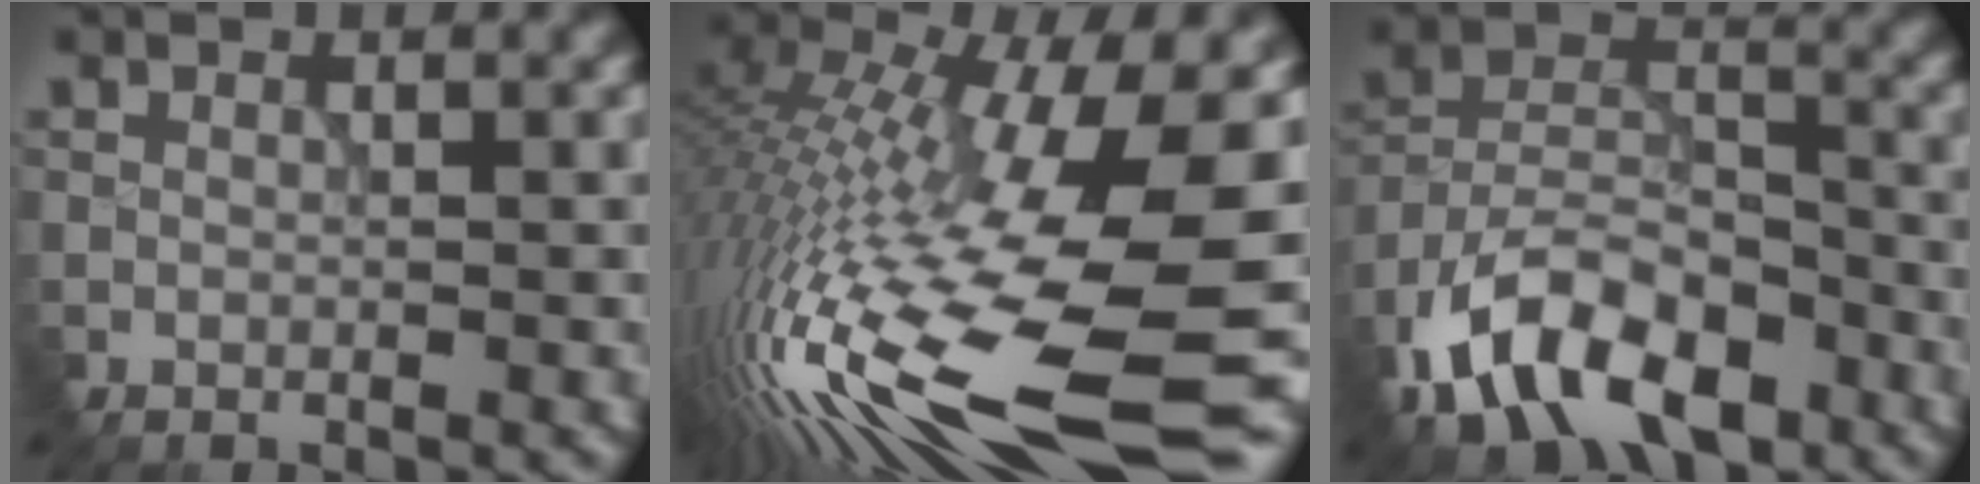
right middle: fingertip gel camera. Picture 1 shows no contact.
{"total": 17.5, "force": [-3.1, 4.9, 16.5], "torque": [-0.331, -0.018, -0.048]}
{"total": 9.2, "force": [-5.5, 4.9, 5.5], "torque": [-0.107, 0.008, -0.106]}